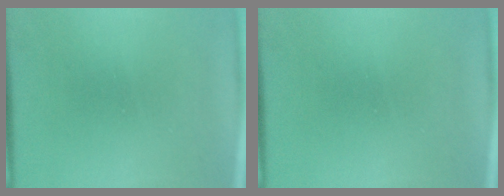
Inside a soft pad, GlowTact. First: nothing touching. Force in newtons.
{"total": 0.0}